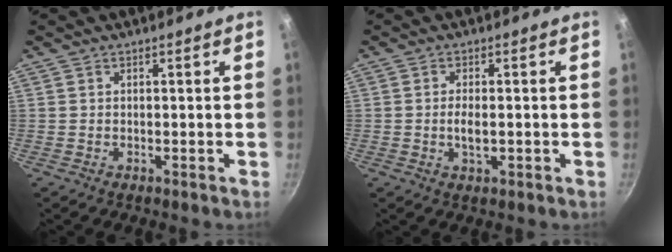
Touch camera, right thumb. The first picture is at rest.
{"total": 3.2, "force": [-0.3, 1.3, 2.9], "torque": [-0.053, 0.001, -0.007]}